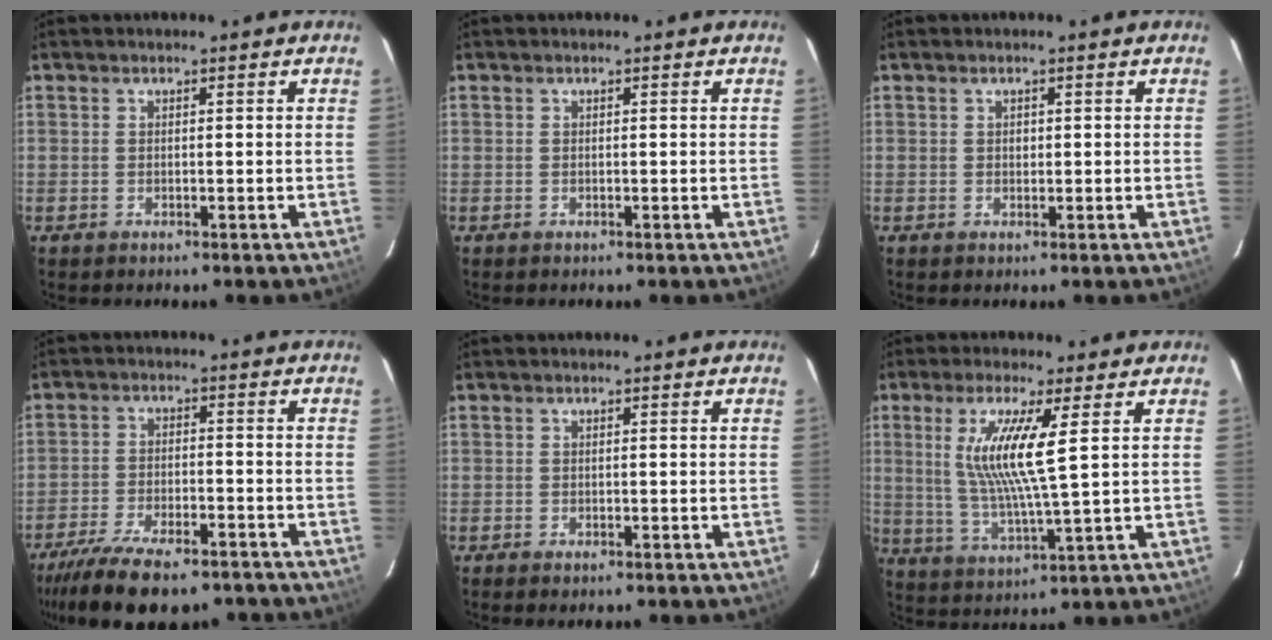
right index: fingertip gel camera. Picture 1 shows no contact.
{"total": 0.0}
{"total": 0.8, "force": [0.2, 0.7, 0.3], "torque": [-0.002, 0.003, 0.003]}
{"total": 17.7, "force": [-14.1, 5.7, 9.2], "torque": [-0.189, -0.029, -0.217]}
{"total": 0.7, "force": [-0.5, 0.2, 0.4], "torque": [-0.009, -0.002, -0.008]}
{"total": 10.5, "force": [3.0, 0.1, 10.0], "torque": [-0.196, -0.012, 0.063]}